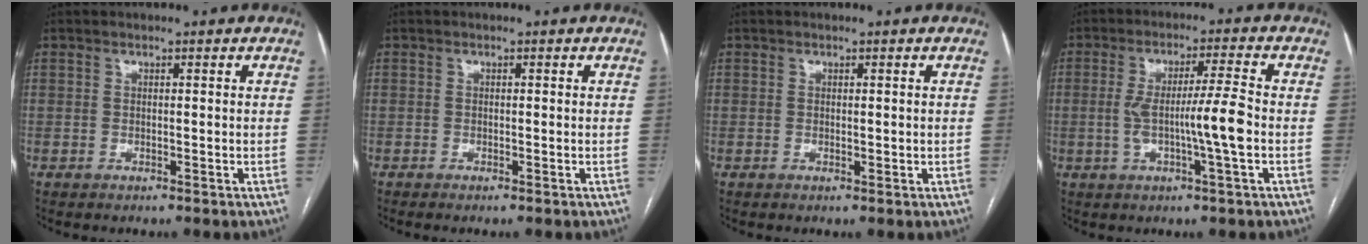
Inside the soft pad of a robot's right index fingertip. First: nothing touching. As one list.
[{"total": 0.5, "force": [-0.4, -0.1, 0.4], "torque": [-0.009, 0.000, -0.007]}, {"total": 0.8, "force": [0.0, 0.3, 0.7], "torque": [-0.013, -0.003, 0.002]}, {"total": 8.1, "force": [-1.3, -0.6, 8.0], "torque": [-0.145, 0.002, -0.021]}]